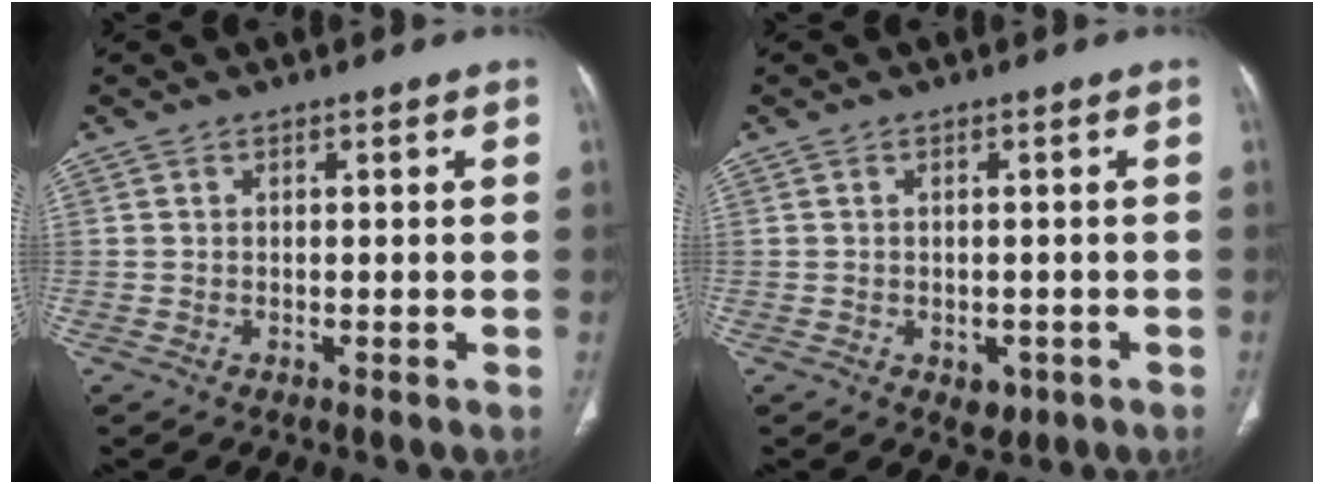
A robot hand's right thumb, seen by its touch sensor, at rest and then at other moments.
{"total": 2.8, "force": [-1.1, 2.0, 1.6], "torque": [-0.010, 0.000, -0.006]}